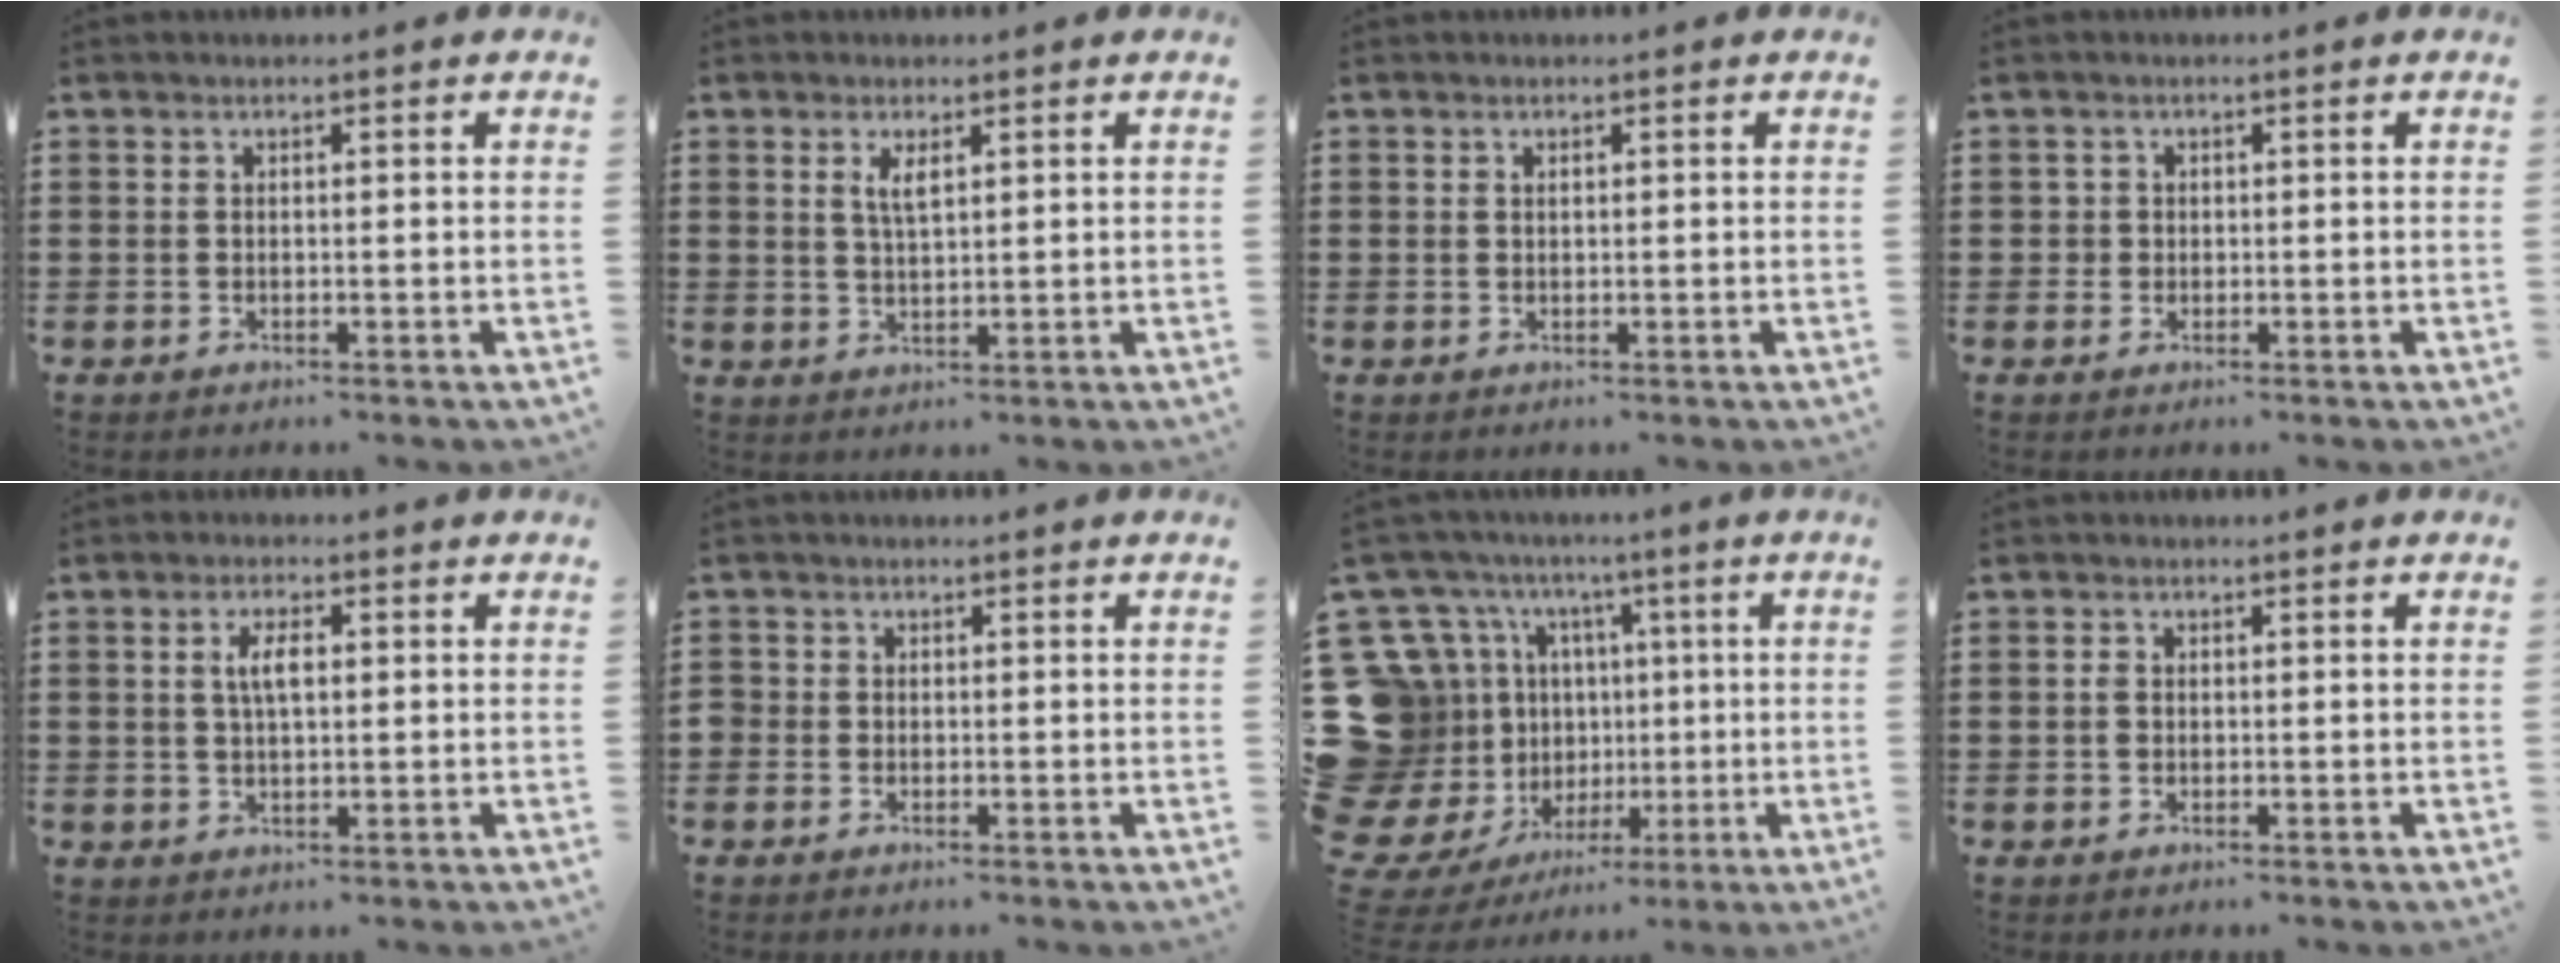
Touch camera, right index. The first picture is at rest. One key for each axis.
{"total": 2.7, "fx": 1.3, "fy": 0.9, "fz": 2.2, "tx": -0.047, "ty": 0.004, "tz": 0.021}
{"total": 0.0}
{"total": 1.1, "fx": 0.0, "fy": 1.1, "fz": 0.2, "tx": -0.006, "ty": 0.005, "tz": -0.002}
{"total": 3.6, "fx": 0.6, "fy": 1.4, "fz": 3.3, "tx": -0.067, "ty": 0.008, "tz": 0.008}
{"total": 0.9, "fx": -0.4, "fy": 0.8, "fz": 0.1, "tx": -0.004, "ty": 0.002, "tz": -0.010}
{"total": 14.4, "fx": 0.7, "fy": 14.2, "fz": 2.3, "tx": -0.128, "ty": -0.023, "tz": 0.066}
{"total": 1.1, "fx": -0.2, "fy": 0.8, "fz": 0.6, "tx": -0.014, "ty": 0.003, "tz": -0.004}